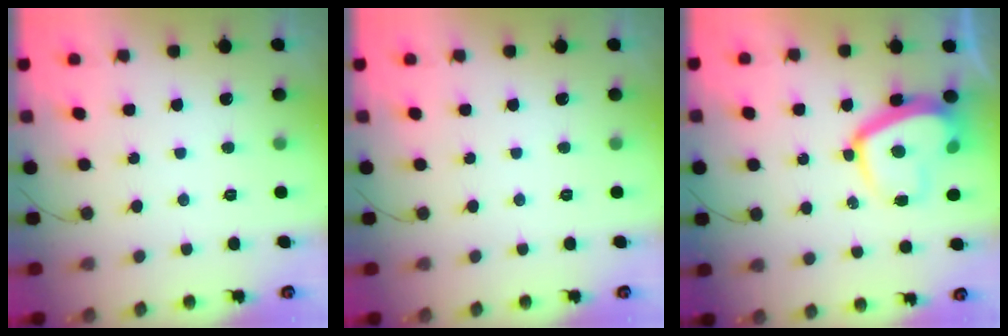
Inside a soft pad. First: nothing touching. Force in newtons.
{"total": 0.0}
{"total": 12.0, "press": 11.9, "slide": 1.1}